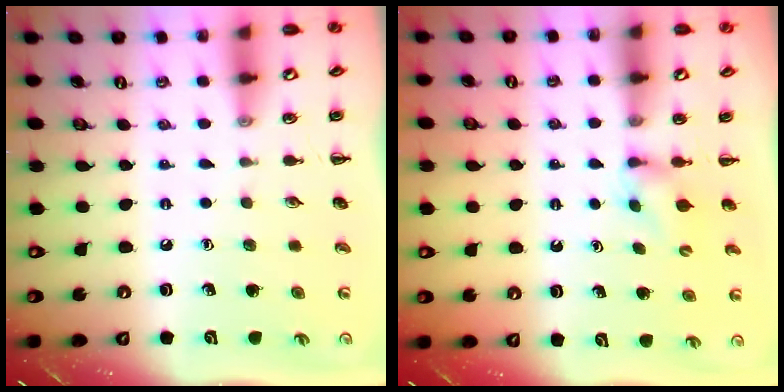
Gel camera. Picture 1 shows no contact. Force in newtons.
{"total": 2.8, "press": 2.5, "slide": 1.3}